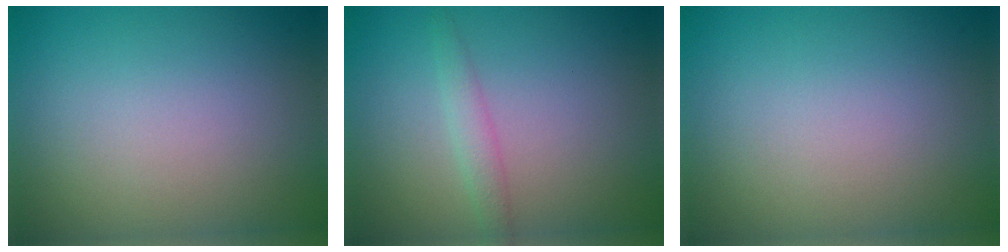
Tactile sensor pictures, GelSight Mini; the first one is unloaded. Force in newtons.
{"total": 1.5, "press": 1.5, "slide": 0.1}
{"total": 0.0}